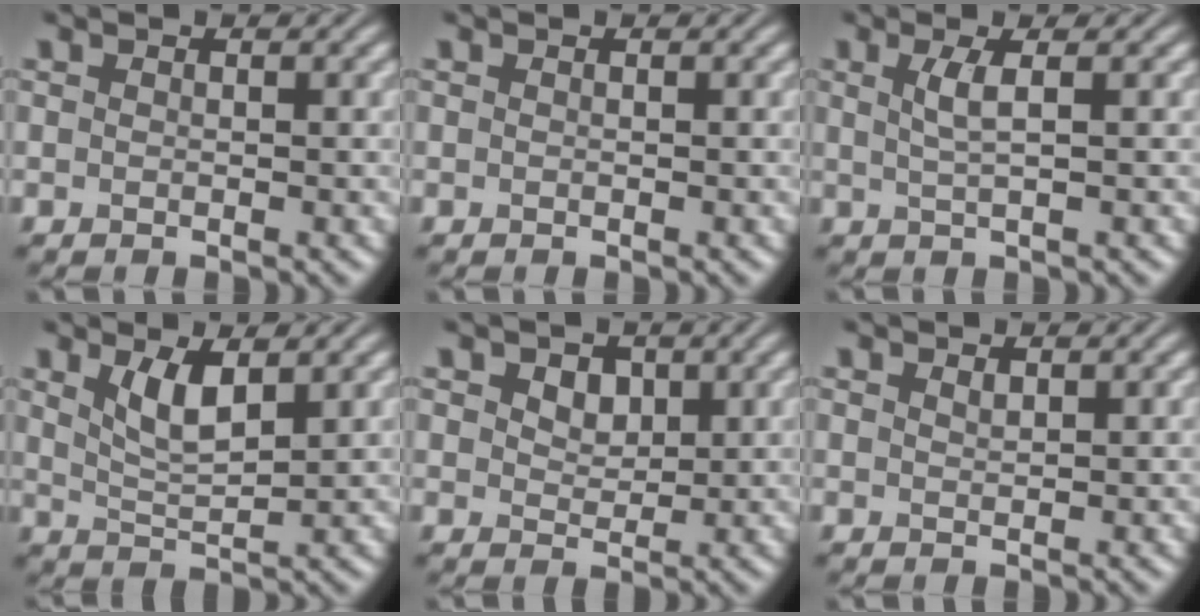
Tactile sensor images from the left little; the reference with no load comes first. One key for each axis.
{"total": 0.0}
{"total": 2.2, "fx": 0.6, "fy": 0.6, "fz": 2.0, "tx": -0.039, "ty": -0.002, "tz": 0.009}
{"total": 3.5, "fx": 1.8, "fy": 1.1, "fz": 2.8, "tx": -0.059, "ty": -0.007, "tz": 0.038}
{"total": 2.4, "fx": 1.2, "fy": 1.7, "fz": 1.3, "tx": -0.028, "ty": 0.000, "tz": 0.013}
{"total": 0.7, "fx": 0.6, "fy": 0.2, "fz": 0.3, "tx": -0.007, "ty": -0.002, "tz": 0.014}